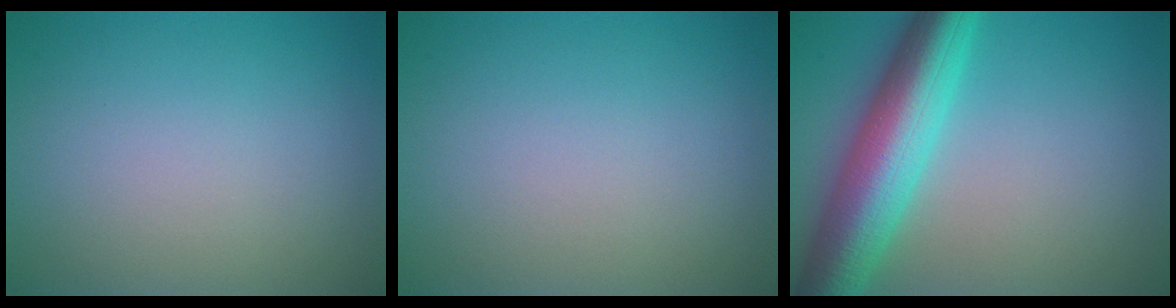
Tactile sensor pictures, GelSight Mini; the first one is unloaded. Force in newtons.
{"total": 0.0}
{"total": 9.4, "press": 9.4, "slide": 0.2}